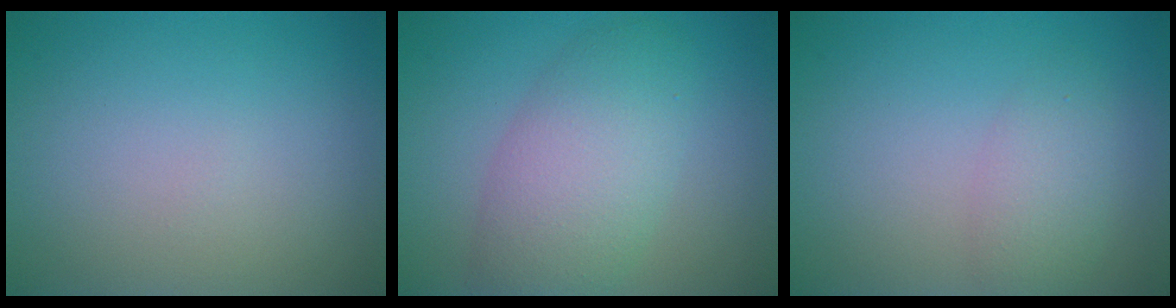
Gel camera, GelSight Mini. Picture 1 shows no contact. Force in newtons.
{"total": 6.0, "press": 6.0, "slide": 0.5}
{"total": 2.4, "press": 2.4, "slide": 0.1}